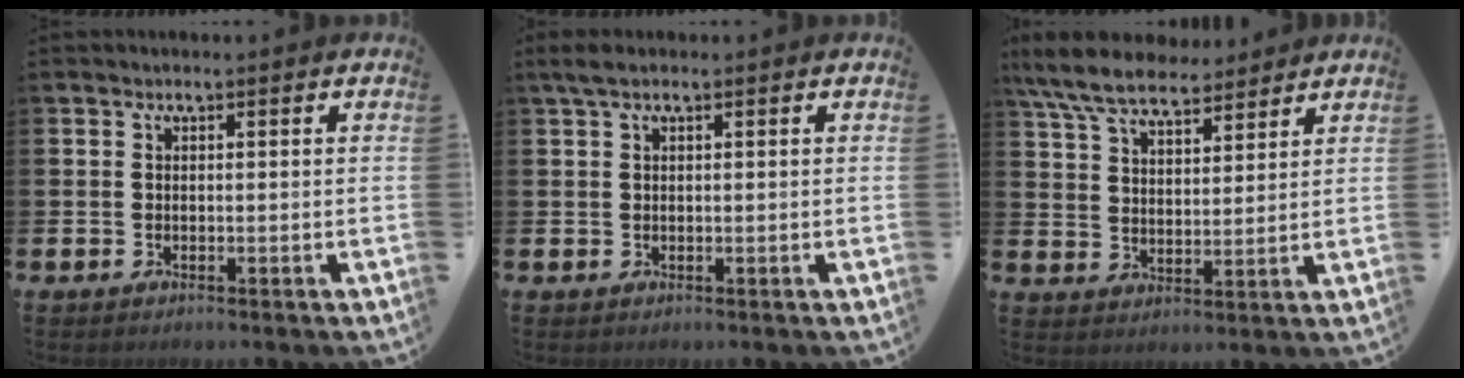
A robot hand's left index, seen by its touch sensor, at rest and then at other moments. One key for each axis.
{"total": 1.6, "fx": 1.0, "fy": 0.4, "fz": 1.2, "tx": -0.032, "ty": 0.008, "tz": 0.018}
{"total": 8.3, "fx": 7.5, "fy": 2.2, "fz": 2.6, "tx": -0.085, "ty": -0.025, "tz": 0.141}